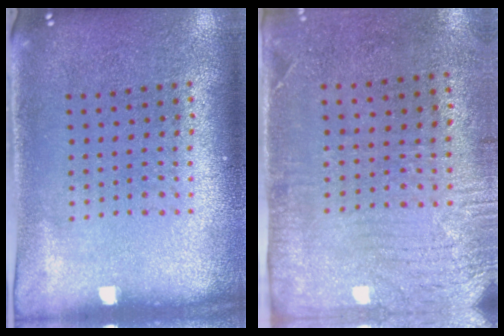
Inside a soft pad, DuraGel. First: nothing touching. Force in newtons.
{"total": 3.0, "press": 2.4, "slide": 1.9}